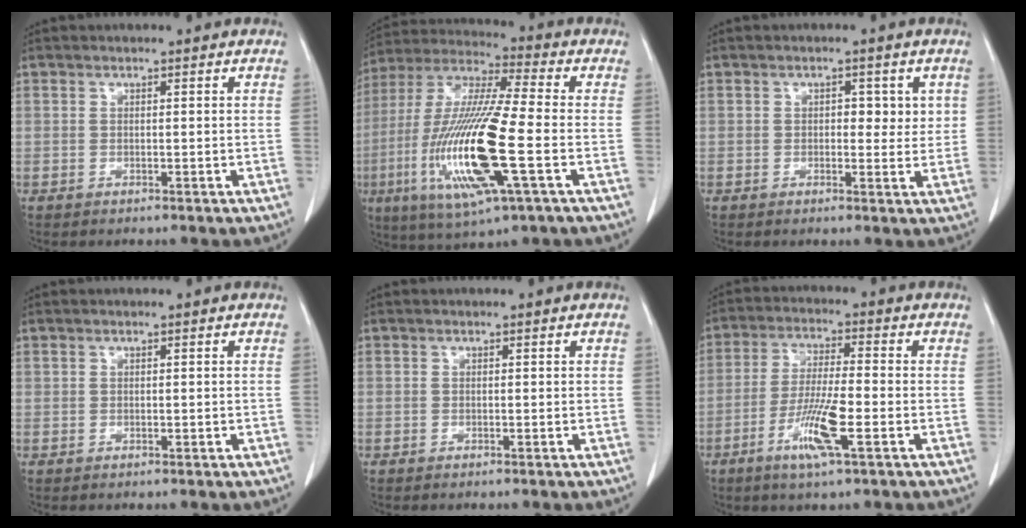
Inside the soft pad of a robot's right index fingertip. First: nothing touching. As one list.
[{"total": 19.6, "force": [-4.6, 1.6, 19.0], "torque": [-0.402, -0.021, -0.084]}, {"total": 3.6, "force": [0.8, 2.1, 2.8], "torque": [-0.025, 0.001, 0.008]}, {"total": 2.0, "force": [1.5, 1.2, 0.1], "torque": [0.004, 0.007, 0.033]}, {"total": 0.0}, {"total": 8.8, "force": [-3.6, 0.5, 8.0], "torque": [-0.157, -0.012, -0.067]}]